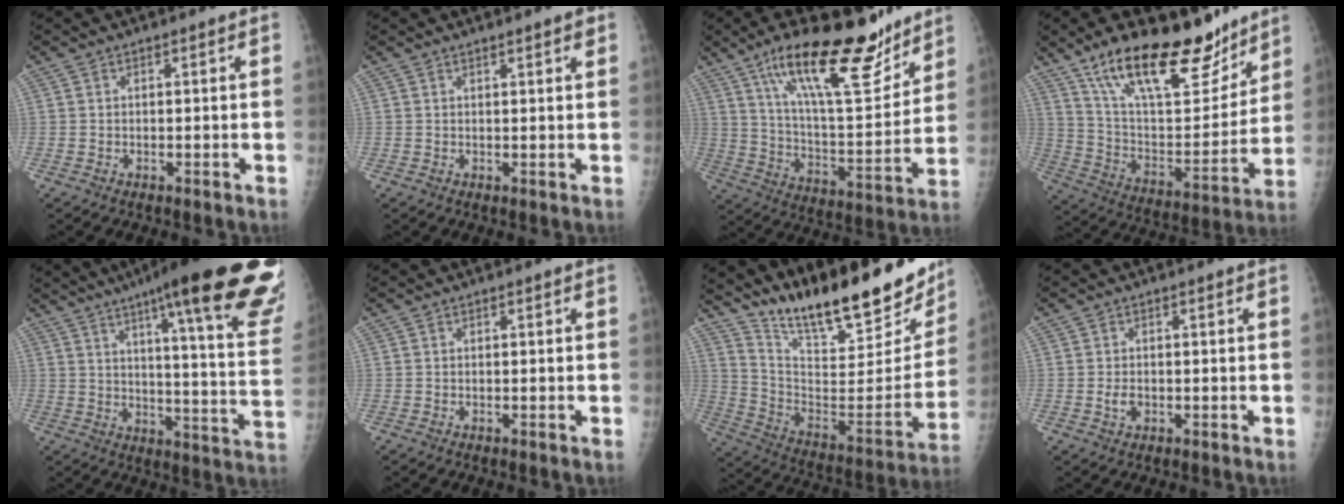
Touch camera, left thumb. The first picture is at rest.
{"total": 1.9, "force": [1.3, 0.2, 1.3], "torque": [-0.015, -0.007, 0.017]}
{"total": 22.8, "force": [15.4, 7.0, 15.3], "torque": [-0.216, -0.074, 0.260]}
{"total": 24.6, "force": [17.2, 9.4, 14.9], "torque": [-0.200, -0.073, 0.292]}
{"total": 30.7, "force": [20.1, 3.9, 22.8], "torque": [-0.245, -0.080, 0.264]}
{"total": 0.0}
{"total": 28.2, "force": [22.2, 7.0, 15.9], "torque": [-0.220, -0.111, 0.342]}
{"total": 1.9, "force": [-0.3, 1.3, 1.3], "torque": [-0.022, 0.000, -0.004]}